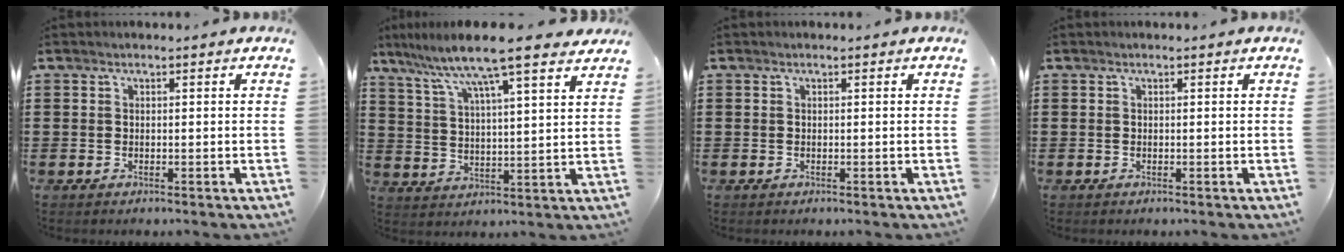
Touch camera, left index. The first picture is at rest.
{"total": 8.7, "force": [7.0, 0.2, 5.1], "torque": [-0.126, -0.034, 0.115]}
{"total": 0.0}
{"total": 0.0}